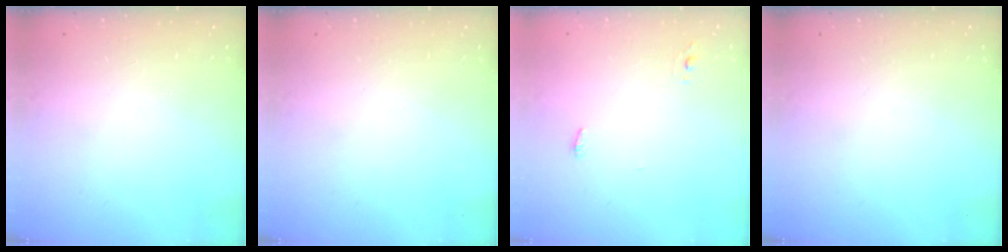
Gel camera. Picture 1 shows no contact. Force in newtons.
{"total": 0.0}
{"total": 7.6, "press": 3.8, "slide": 6.6}
{"total": 0.0}